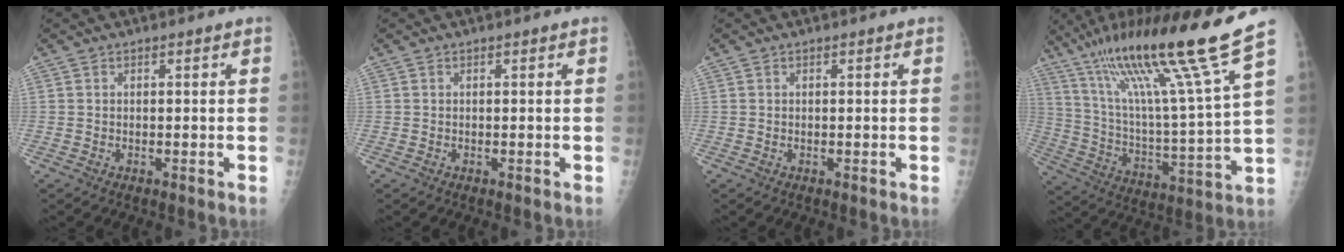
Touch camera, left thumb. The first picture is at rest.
{"total": 0.0}
{"total": 0.0}
{"total": 23.7, "force": [16.5, -0.5, 17.0], "torque": [-0.266, -0.075, 0.289]}